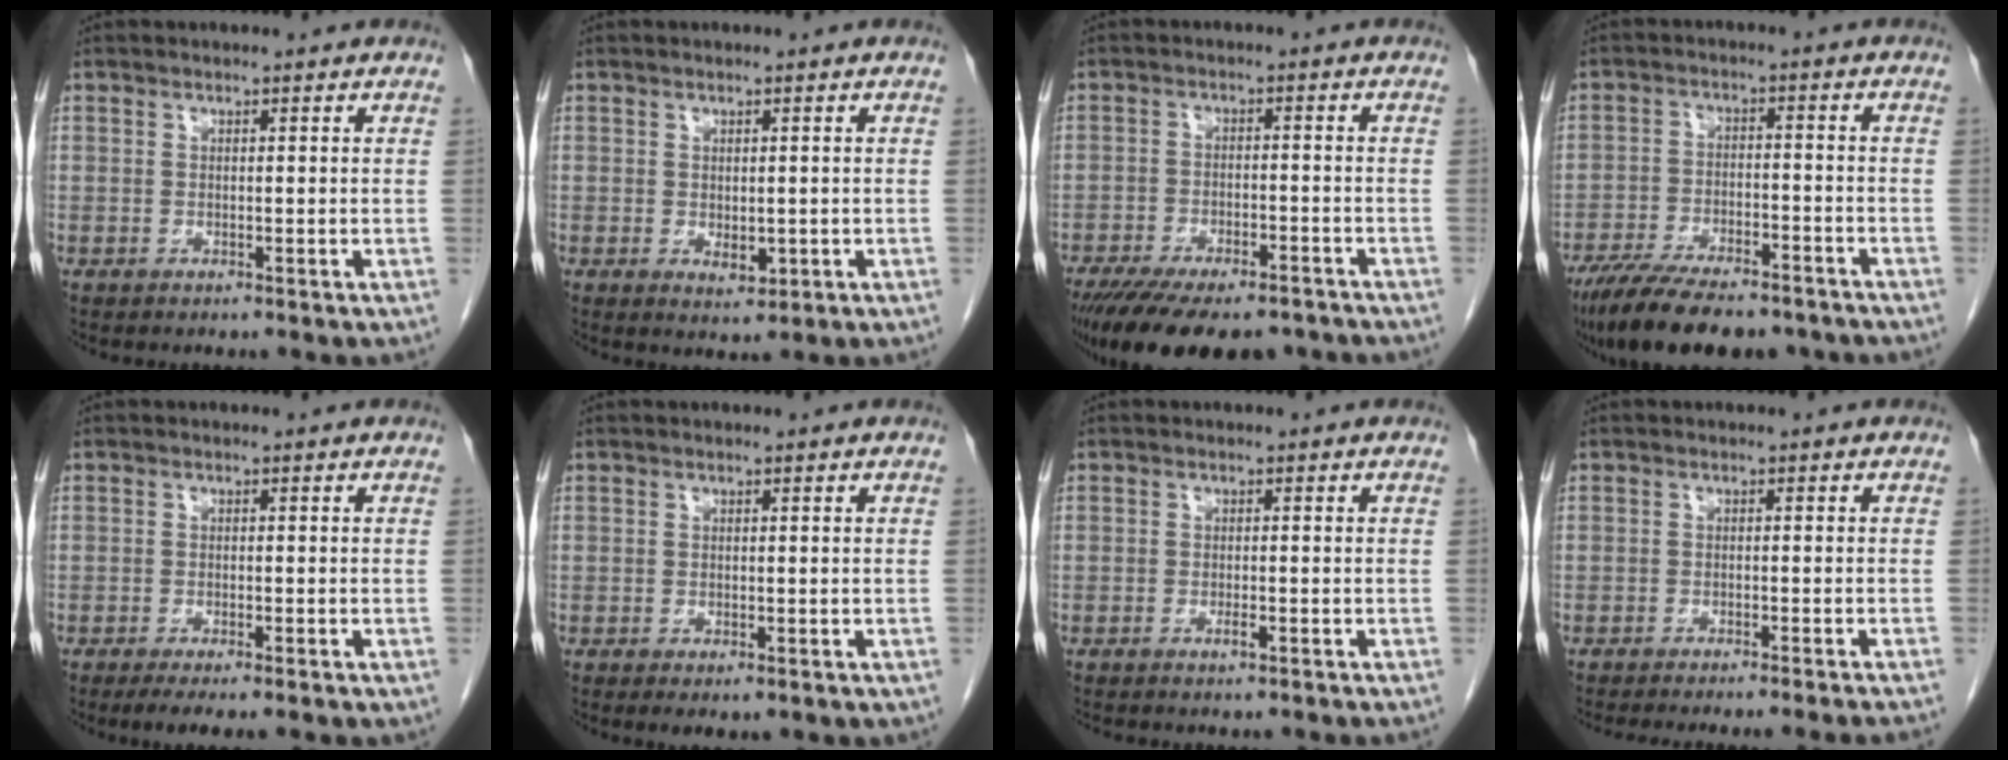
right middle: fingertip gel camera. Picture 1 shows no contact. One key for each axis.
{"total": 2.4, "fx": -0.4, "fy": 1.2, "fz": 2.0, "tx": -0.032, "ty": -0.006, "tz": 0.001}
{"total": 18.2, "fx": -14.3, "fy": 6.4, "fz": 9.3, "tx": -0.183, "ty": -0.023, "tz": -0.200}
{"total": 16.3, "fx": -13.2, "fy": 4.6, "fz": 8.5, "tx": -0.152, "ty": -0.015, "tz": -0.203}
{"total": 5.1, "fx": -3.4, "fy": 1.2, "fz": 3.6, "tx": -0.051, "ty": -0.013, "tz": -0.047}
{"total": 2.5, "fx": -1.1, "fy": 1.4, "fz": 1.8, "tx": -0.028, "ty": -0.006, "tz": -0.006}
{"total": 1.1, "fx": -0.7, "fy": 0.1, "fz": 0.8, "tx": -0.020, "ty": -0.002, "tz": -0.012}
{"total": 10.4, "fx": -9.3, "fy": -0.6, "fz": 4.7, "tx": -0.035, "ty": -0.027, "tz": -0.120}